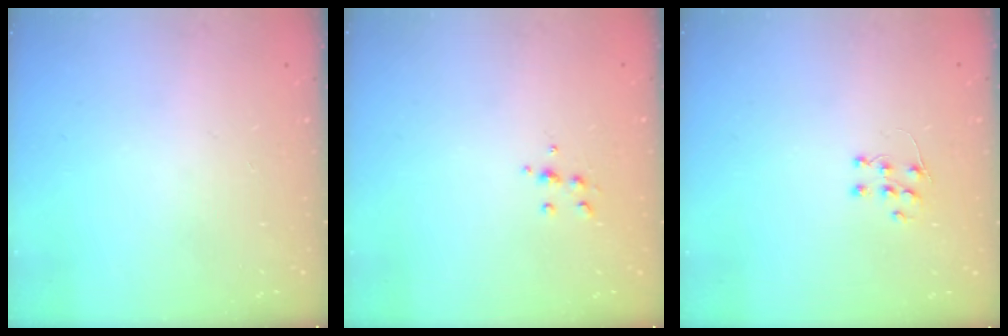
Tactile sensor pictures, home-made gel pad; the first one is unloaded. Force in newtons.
{"total": 5.8, "press": 5.7, "slide": 0.8}
{"total": 5.7, "press": 5.6, "slide": 0.4}